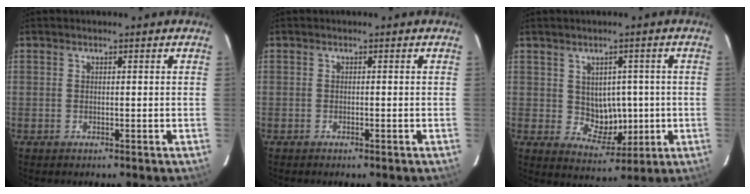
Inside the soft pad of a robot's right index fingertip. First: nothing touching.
{"total": 0.6, "force": [-0.4, 0.0, 0.4], "torque": [-0.011, -0.002, -0.005]}
{"total": 6.3, "force": [0.2, 4.6, 4.3], "torque": [-0.055, 0.005, 0.020]}